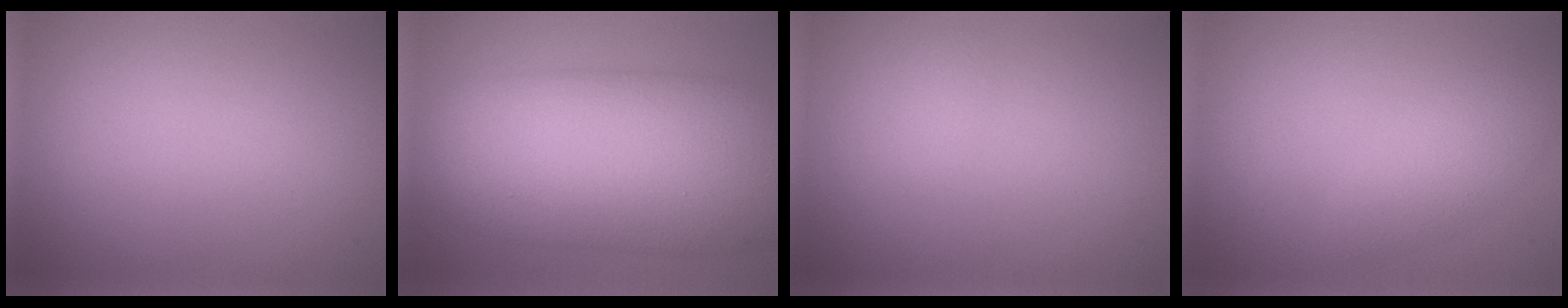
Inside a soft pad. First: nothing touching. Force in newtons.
{"total": 14.2, "press": 14.2, "slide": 0.1}
{"total": 0.6, "press": 0.6, "slide": 0.0}
{"total": 2.8, "press": 2.8, "slide": 0.1}